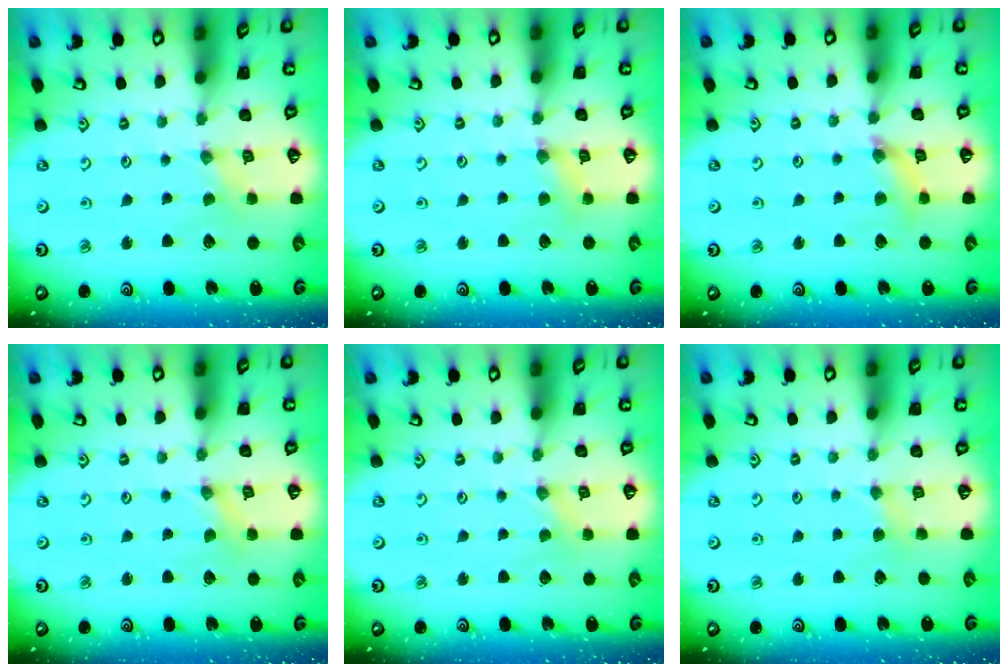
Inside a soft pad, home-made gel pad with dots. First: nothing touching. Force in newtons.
{"total": 3.5, "press": 3.5, "slide": 0.3}
{"total": 6.1, "press": 6.1, "slide": 0.7}
{"total": 0.0}
{"total": 0.0}
{"total": 3.2, "press": 3.2, "slide": 0.4}